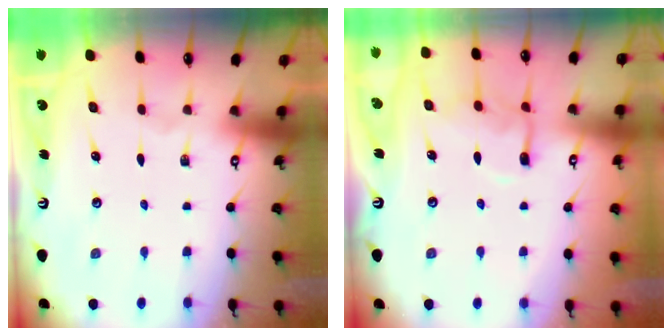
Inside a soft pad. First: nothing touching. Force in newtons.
{"total": 9.9, "press": 9.8, "slide": 0.7}